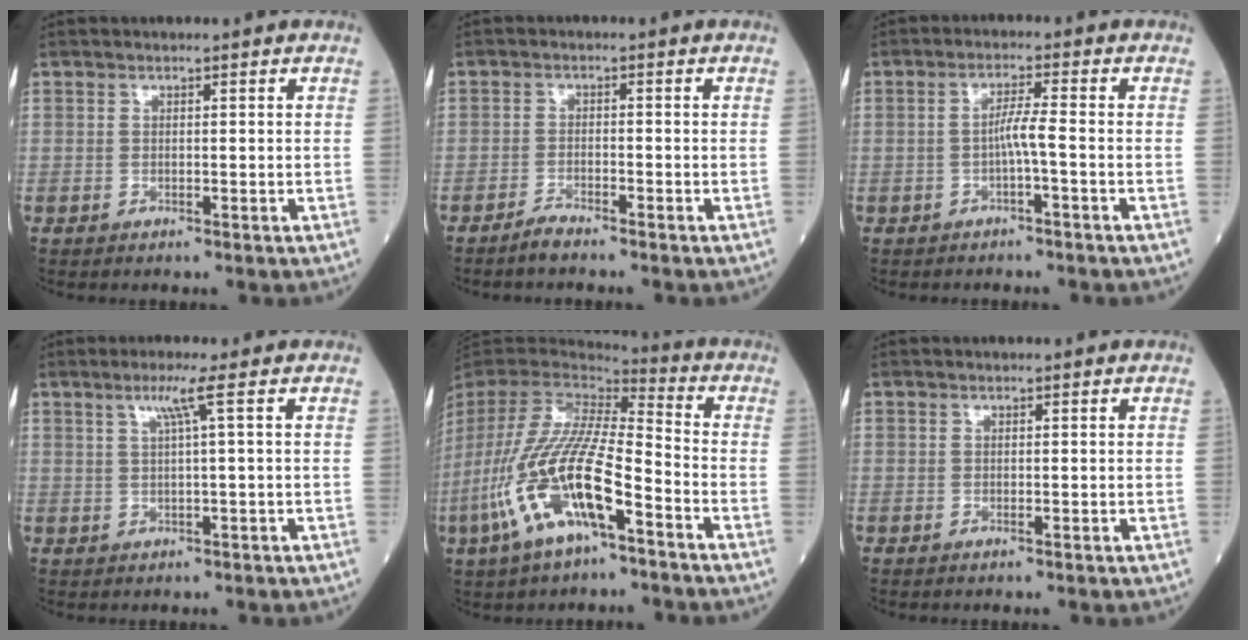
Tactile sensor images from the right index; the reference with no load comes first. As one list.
[{"total": 2.3, "force": [-2.1, 0.0, 0.9], "torque": [-0.025, -0.004, -0.040]}, {"total": 2.9, "force": [-0.9, -0.5, 2.8], "torque": [-0.050, 0.005, -0.015]}, {"total": 3.0, "force": [1.2, -1.0, 2.6], "torque": [-0.057, 0.003, 0.028]}, {"total": 19.1, "force": [-8.5, 4.3, 16.6], "torque": [-0.382, -0.031, -0.159]}, {"total": 0.0}]